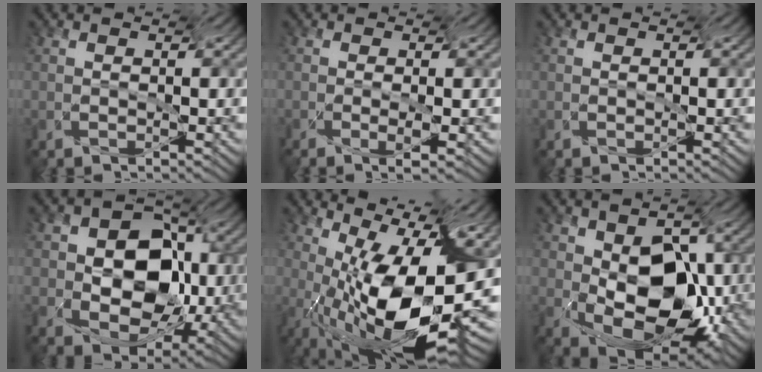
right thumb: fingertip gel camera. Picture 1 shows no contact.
{"total": 1.5, "force": [-1.1, 0.1, 1.0], "torque": [-0.033, 0.007, -0.023]}
{"total": 0.0}
{"total": 11.2, "force": [-3.4, 7.8, 7.2], "torque": [-0.126, -0.002, -0.040]}
{"total": 13.7, "force": [-4.2, 4.1, 12.3], "torque": [-0.203, 0.001, -0.060]}
{"total": 11.3, "force": [-4.7, 6.4, 7.9], "torque": [-0.137, -0.014, -0.069]}